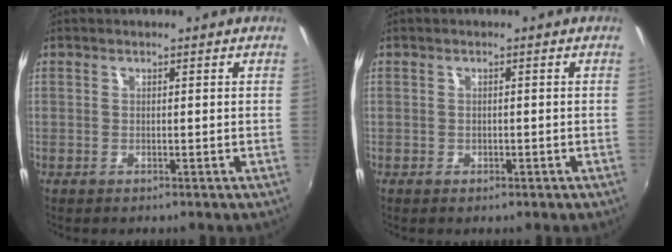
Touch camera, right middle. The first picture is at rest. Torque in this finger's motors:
{"motor_torque": [-0.17, -0.19, 0.03, -0.01]}